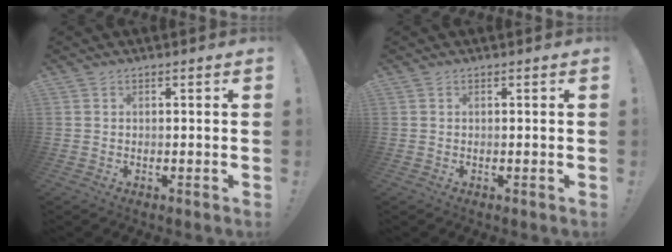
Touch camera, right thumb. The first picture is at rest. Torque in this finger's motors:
{"motor_torque": [0.00, 0.00, 0.00, 0.00, 0.00]}